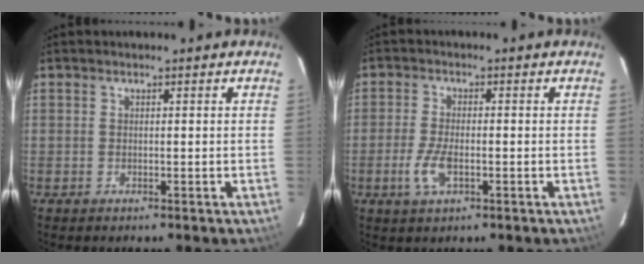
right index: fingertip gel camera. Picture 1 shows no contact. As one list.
[{"total": 5.2, "force": [-2.0, 2.0, 4.4], "torque": [-0.102, -0.005, -0.038]}]